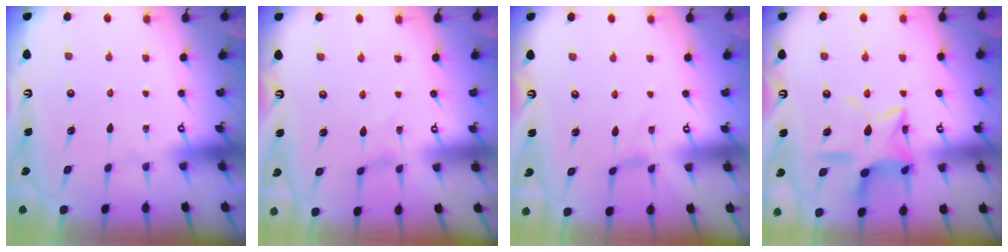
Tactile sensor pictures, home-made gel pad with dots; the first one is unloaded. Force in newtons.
{"total": 0.0}
{"total": 0.0}
{"total": 14.1, "press": 14.1, "slide": 1.0}